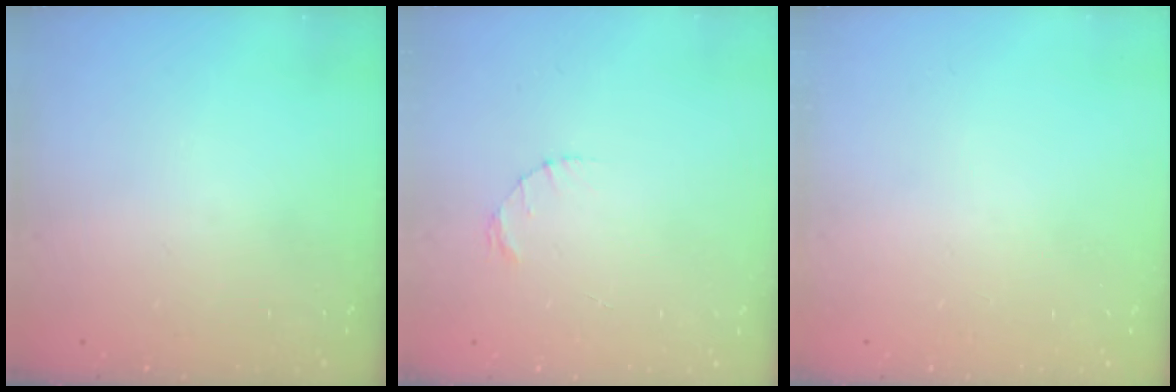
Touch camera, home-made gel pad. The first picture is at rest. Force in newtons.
{"total": 1.4, "press": 1.4, "slide": 0.2}
{"total": 0.0}